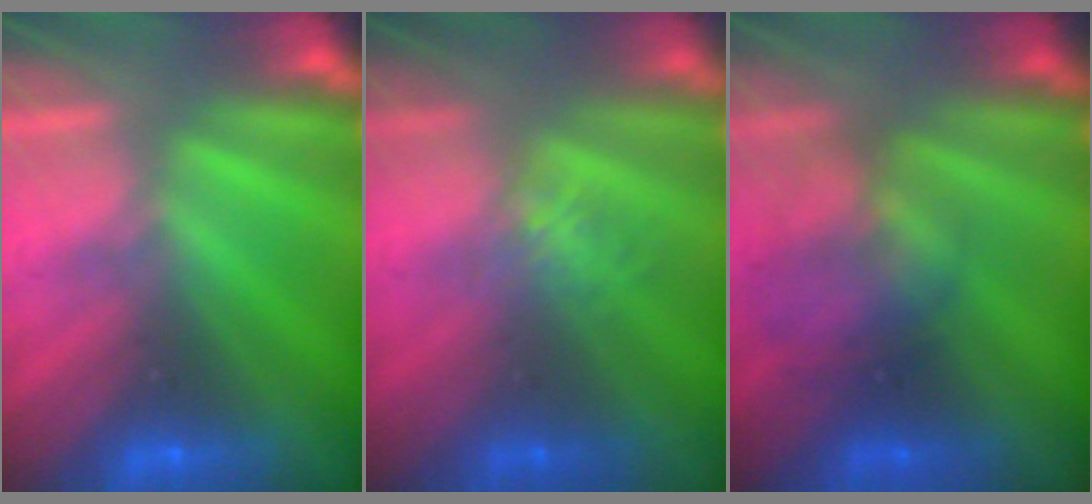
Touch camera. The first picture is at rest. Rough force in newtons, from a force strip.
{"total": 1.4}
{"total": 2.3}